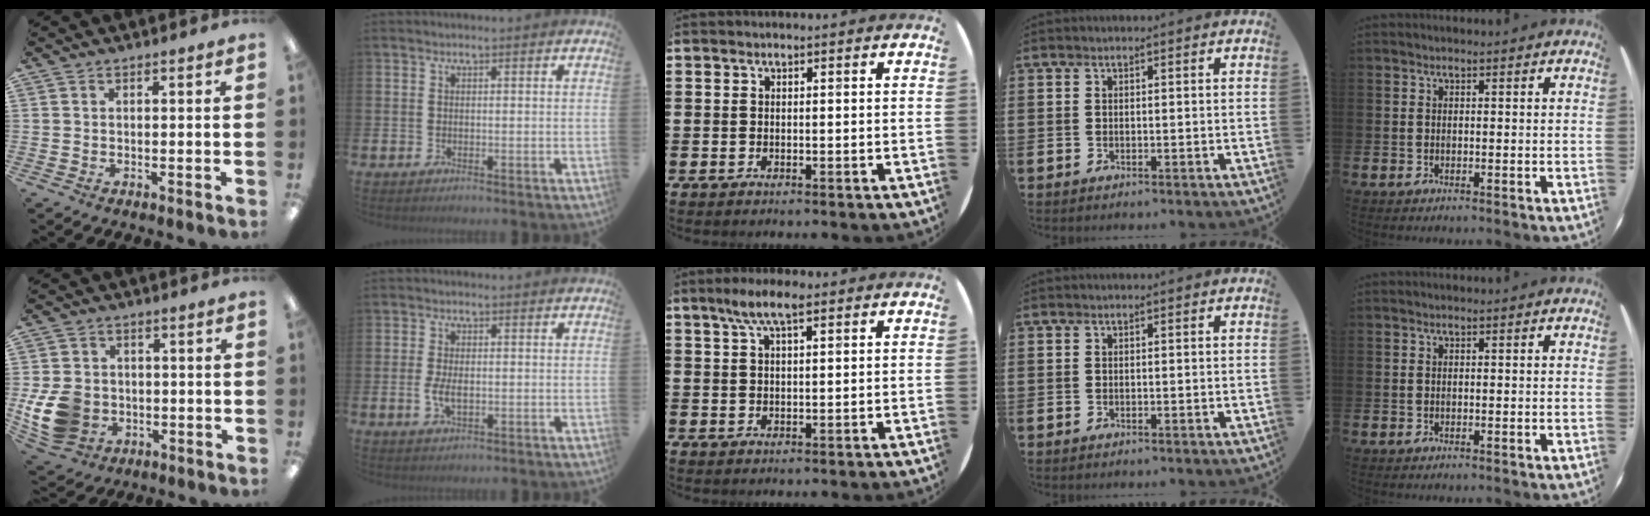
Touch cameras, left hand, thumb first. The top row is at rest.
{"thumb": {"total": 12.1, "force": [-2.2, 9.9, 6.7], "torque": [-0.148, 0.012, -0.036]}, "index": {"total": 3.1, "force": [-0.1, 1.6, 2.7], "torque": [-0.050, 0.004, -0.004]}, "middle": {"total": 5.4, "force": [3.4, 1.6, 3.9], "torque": [-0.074, 0.007, 0.057]}}